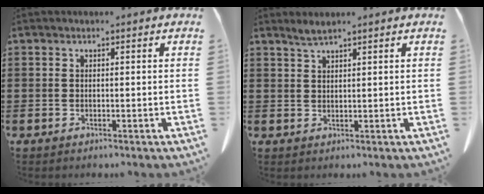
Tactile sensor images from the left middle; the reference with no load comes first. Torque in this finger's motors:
{"motor_torque": [0.08, -0.04, 0.02, 0.01]}